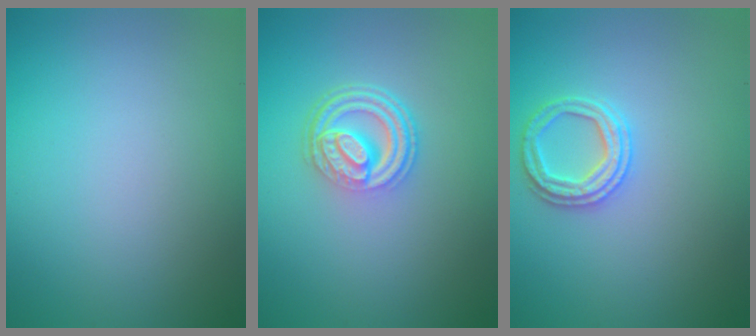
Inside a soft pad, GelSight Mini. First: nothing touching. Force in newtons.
{"total": 4.6, "press": 3.4, "slide": 3.1}
{"total": 2.4, "press": 2.4, "slide": 0.2}